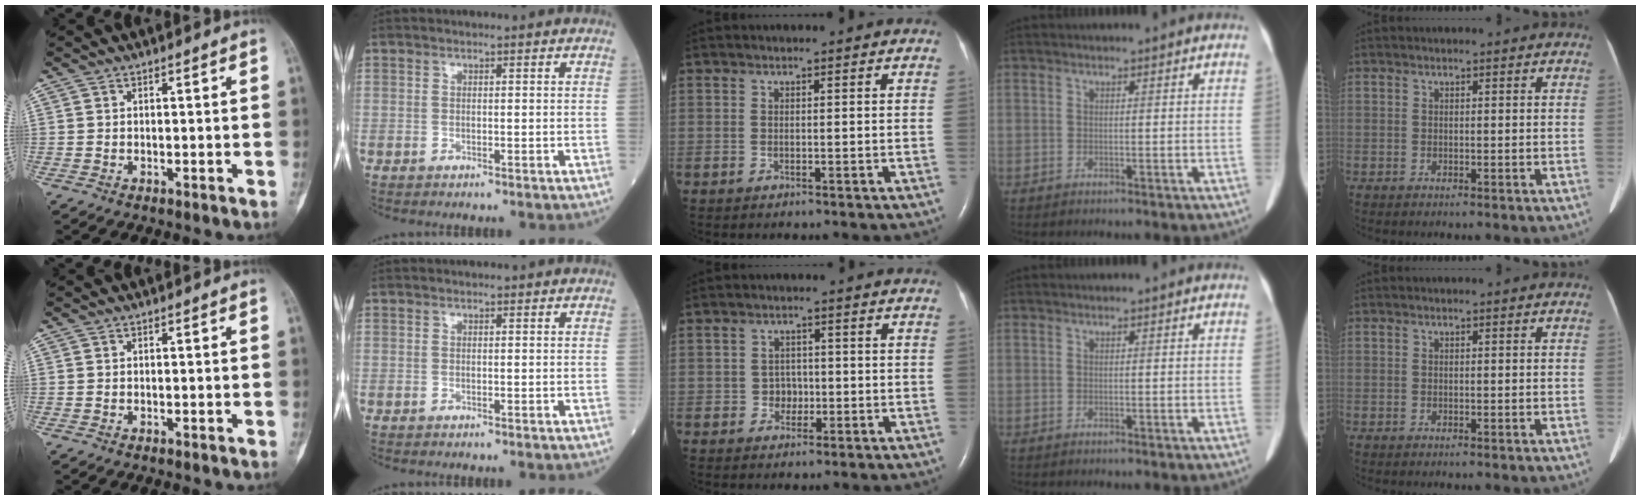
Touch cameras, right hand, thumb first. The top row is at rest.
{"middle": {"total": 2.4, "force": [-0.6, 2.1, 0.9], "torque": [-0.008, 0.006, -0.008]}}